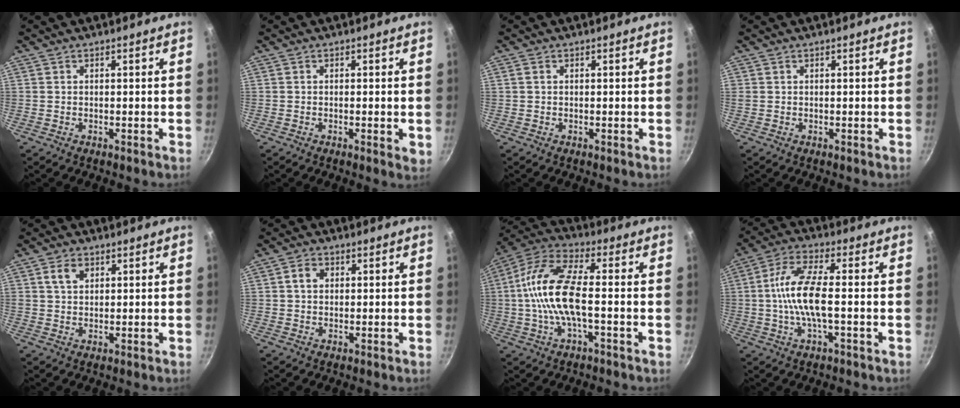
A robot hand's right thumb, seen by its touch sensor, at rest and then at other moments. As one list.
[{"total": 2.2, "force": [-0.3, 0.5, 2.1], "torque": [-0.030, -0.006, -0.007]}, {"total": 0.8, "force": [0.2, 0.6, 0.5], "torque": [-0.007, 0.003, 0.002]}, {"total": 0.0}, {"total": 4.0, "force": [1.5, 2.8, 2.5], "torque": [-0.035, 0.001, 0.025]}, {"total": 3.2, "force": [0.6, 2.5, 1.9], "torque": [-0.022, 0.006, 0.006]}, {"total": 13.8, "force": [-1.2, 5.2, 12.7], "torque": [-0.255, 0.033, -0.038]}, {"total": 10.5, "force": [-0.9, 3.2, 10.0], "torque": [-0.207, 0.020, -0.027]}]